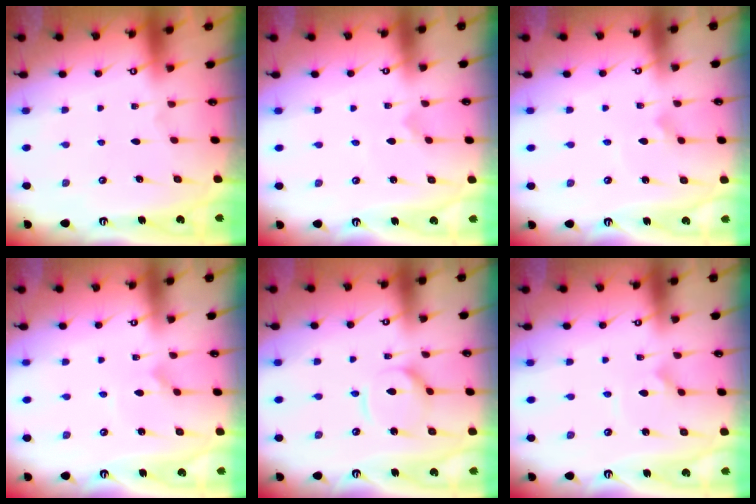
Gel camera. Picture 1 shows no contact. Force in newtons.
{"total": 0.0}
{"total": 2.5, "press": 2.5, "slide": 0.1}
{"total": 2.2, "press": 2.2, "slide": 0.2}
{"total": 8.8, "press": 8.7, "slide": 0.7}
{"total": 3.1, "press": 3.1, "slide": 0.2}